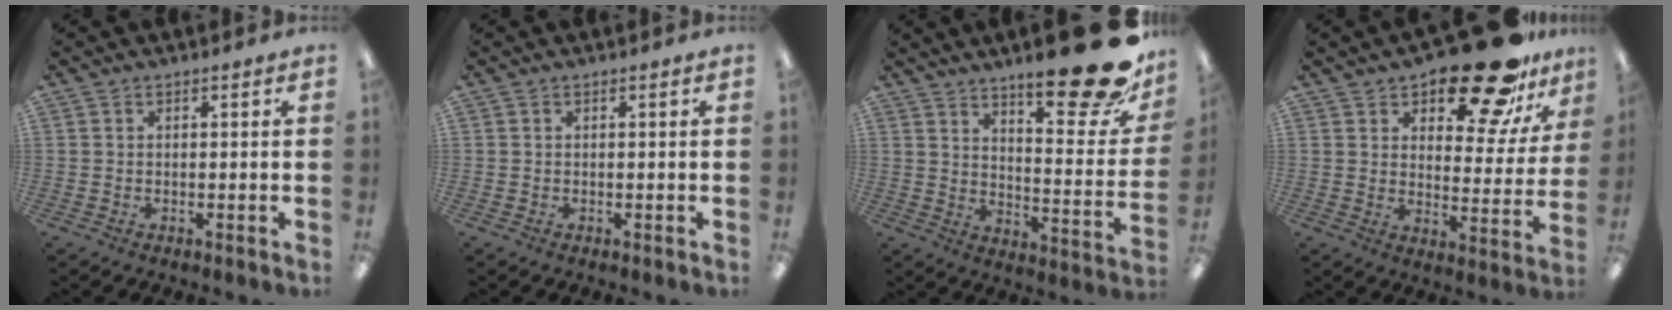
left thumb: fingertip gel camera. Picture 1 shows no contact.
{"total": 0.0}
{"total": 21.1, "force": [14.5, 5.8, 14.1], "torque": [-0.186, -0.109, 0.231]}
{"total": 20.8, "force": [15.5, 8.2, 11.3], "torque": [-0.160, -0.097, 0.257]}